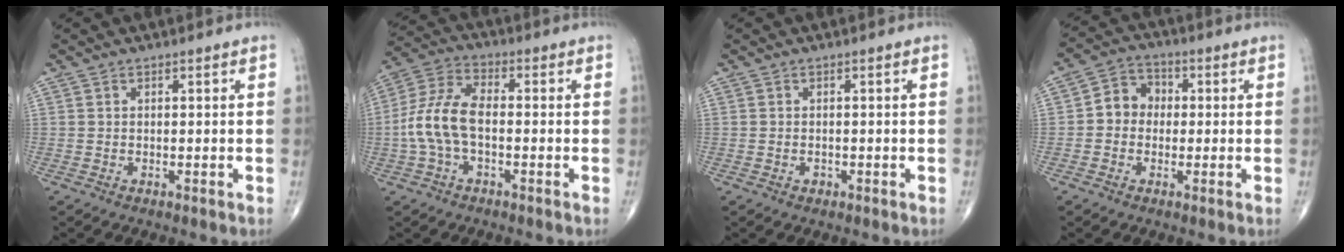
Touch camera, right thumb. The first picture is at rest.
{"total": 10.2, "force": [-1.6, 5.4, 8.4], "torque": [-0.185, 0.034, -0.037]}
{"total": 0.8, "force": [-0.3, 0.6, 0.3], "torque": [-0.004, 0.004, -0.002]}
{"total": 6.2, "force": [-0.3, 5.4, 3.0], "torque": [-0.028, 0.023, -0.019]}